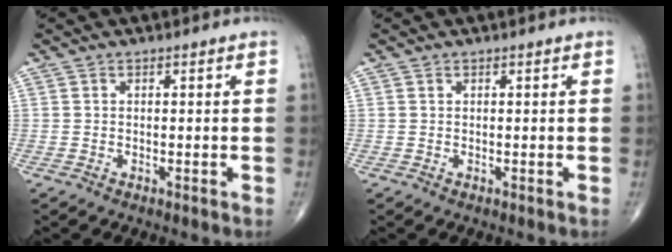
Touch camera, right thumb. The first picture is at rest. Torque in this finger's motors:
{"motor_torque": [-0.24, 0.08, 0.14, 0.01, -0.02]}